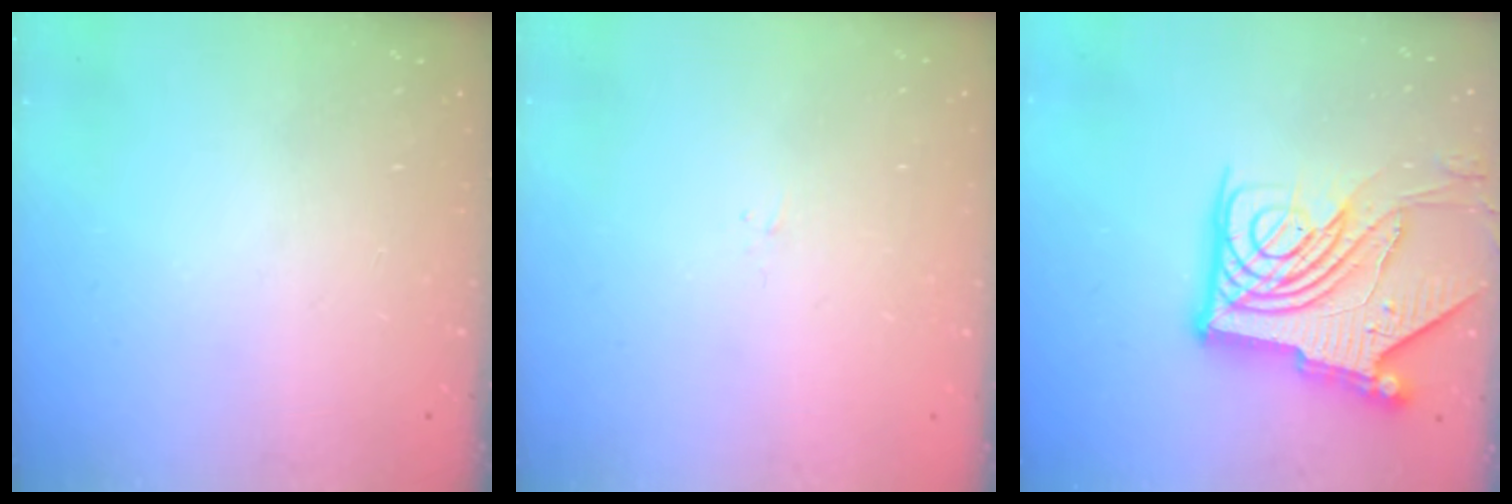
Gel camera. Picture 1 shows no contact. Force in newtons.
{"total": 1.6, "press": 1.5, "slide": 0.3}
{"total": 20.6, "press": 20.4, "slide": 2.3}